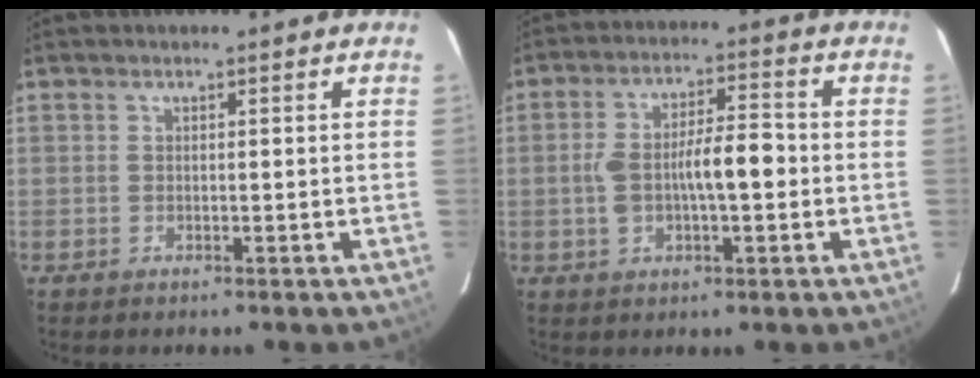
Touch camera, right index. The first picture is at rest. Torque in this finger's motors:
{"motor_torque": [1.00, 0.01, 0.24, 0.10]}